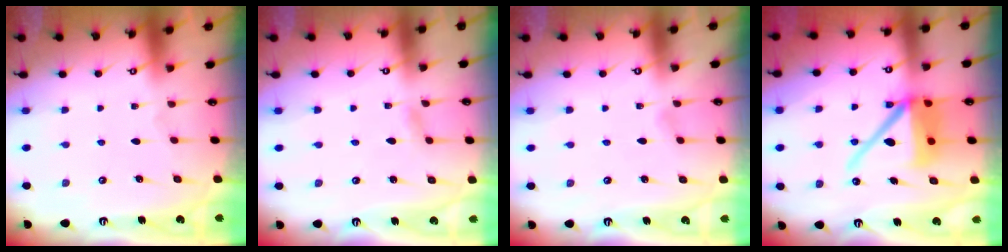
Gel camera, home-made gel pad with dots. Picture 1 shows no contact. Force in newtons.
{"total": 2.5, "press": 2.5, "slide": 0.3}
{"total": 0.9, "press": 0.9, "slide": 0.1}
{"total": 15.9, "press": 15.7, "slide": 2.0}